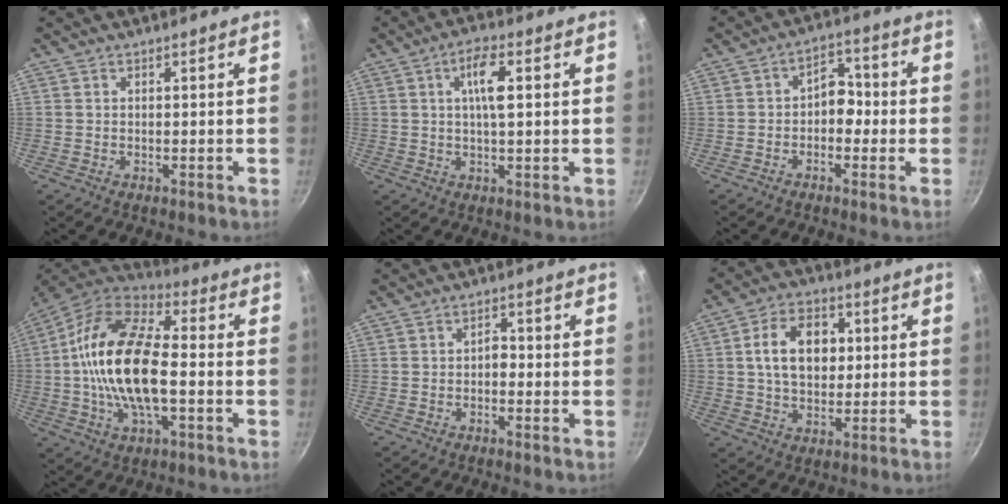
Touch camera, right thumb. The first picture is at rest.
{"total": 6.5, "force": [1.5, 2.0, 6.0], "torque": [-0.104, 0.007, 0.024]}
{"total": 5.6, "force": [-1.0, 4.0, 3.8], "torque": [-0.017, 0.023, -0.027]}
{"total": 20.3, "force": [-1.2, 9.8, 17.8], "torque": [-0.321, 0.034, -0.039]}
{"total": 2.3, "force": [-0.6, 1.4, 1.7], "torque": [-0.023, 0.011, -0.013]}
{"total": 12.0, "force": [1.9, 8.3, 8.4], "torque": [-0.115, 0.010, 0.025]}